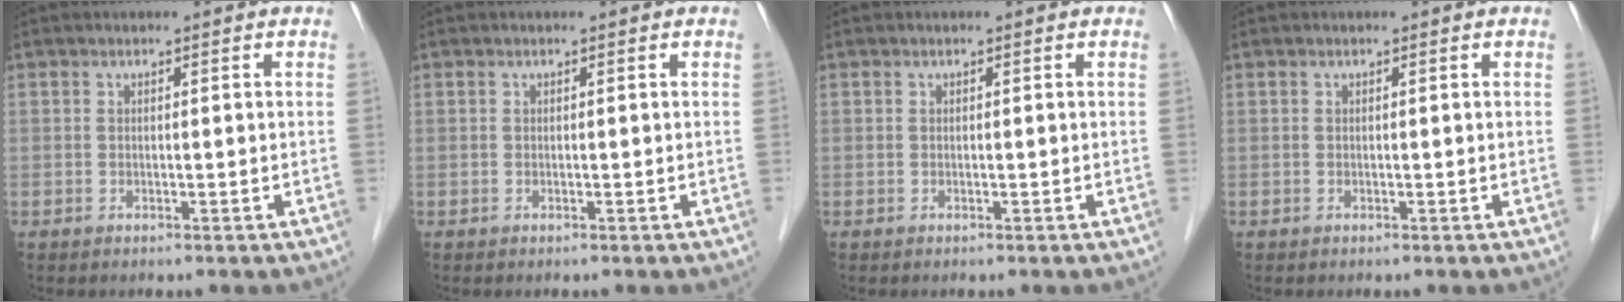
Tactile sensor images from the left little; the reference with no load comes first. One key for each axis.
{"total": 0.0}
{"total": 0.0}
{"total": 0.0}